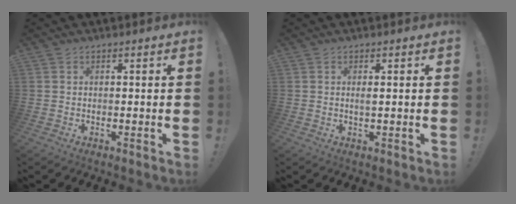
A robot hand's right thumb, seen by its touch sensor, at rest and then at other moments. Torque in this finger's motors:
{"motor_torque": [-0.04, -0.02, 0.00, 0.03, 0.00]}